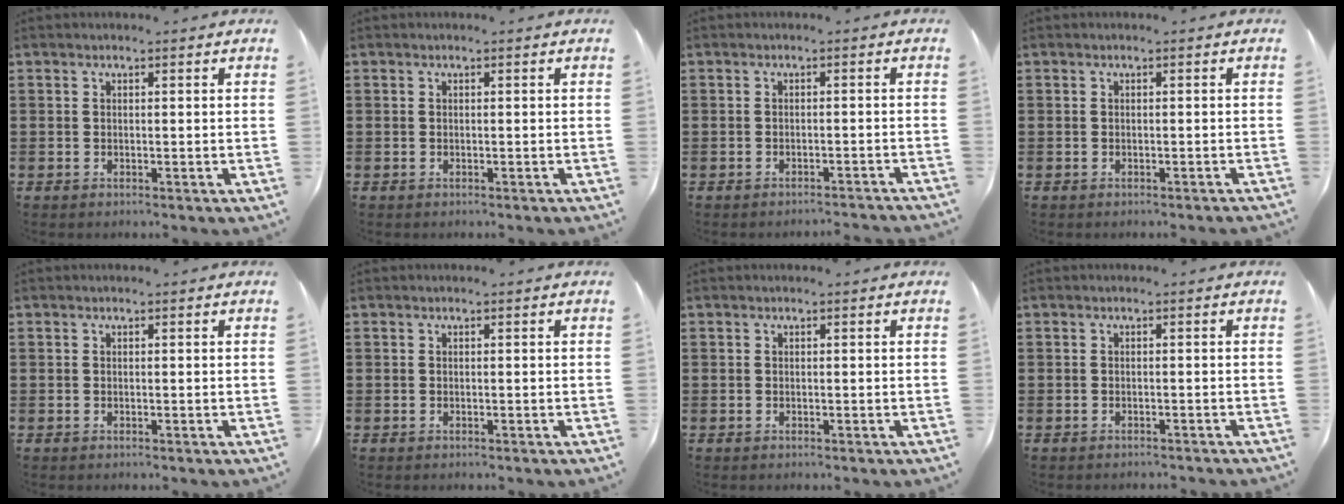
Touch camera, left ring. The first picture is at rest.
{"total": 0.0}
{"total": 1.5, "force": [-1.4, -0.2, 0.4], "torque": [-0.005, 0.002, -0.028]}
{"total": 0.6, "force": [-0.5, -0.1, 0.3], "torque": [-0.005, -0.002, -0.009]}
{"total": 0.0}
{"total": 0.0}
{"total": 0.0}
{"total": 0.7, "force": [-0.7, 0.0, 0.2], "torque": [-0.006, -0.002, -0.014]}